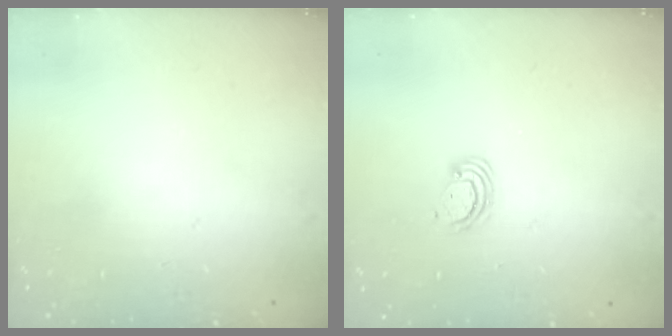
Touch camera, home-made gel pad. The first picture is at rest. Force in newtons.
{"total": 2.4, "press": 2.4, "slide": 0.2}